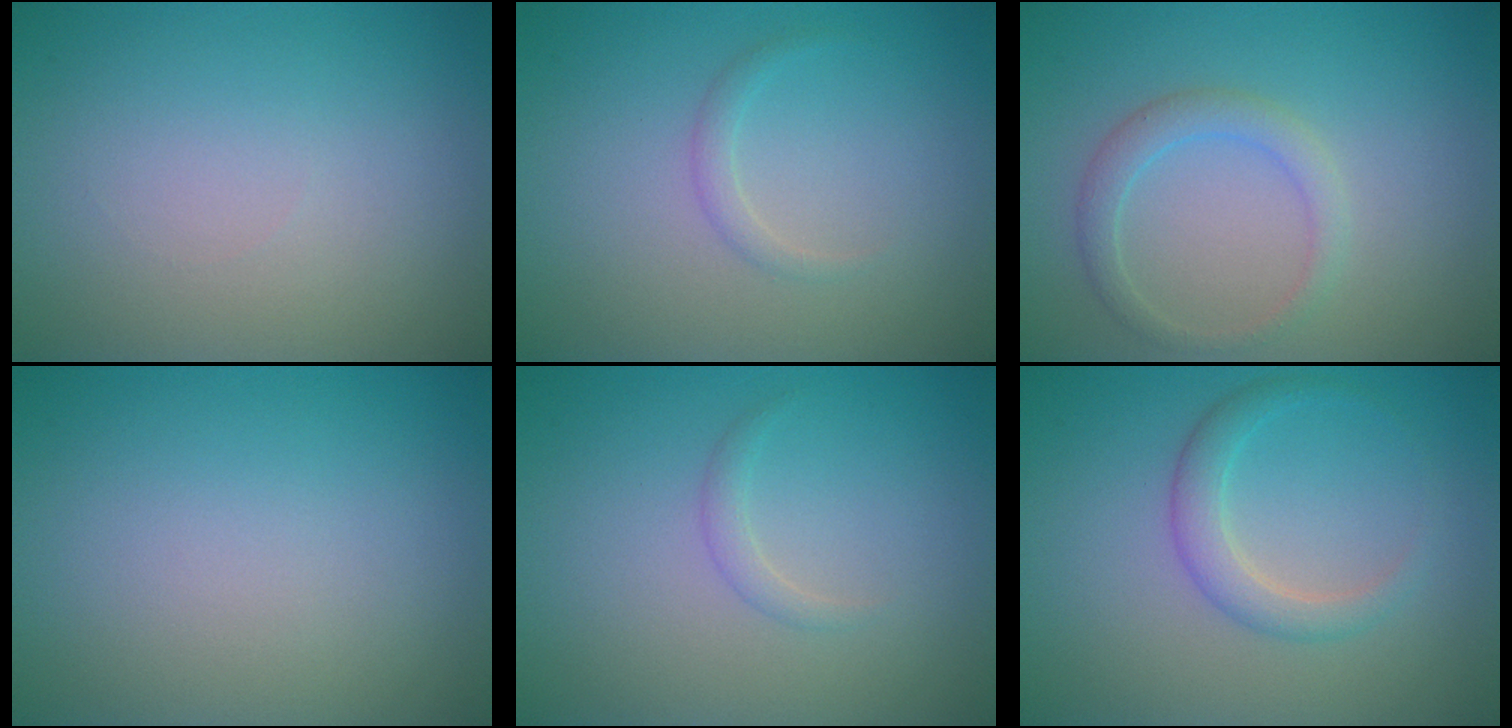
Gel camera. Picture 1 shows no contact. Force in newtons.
{"total": 1.0, "press": 1.0, "slide": 0.0}
{"total": 2.1, "press": 2.1, "slide": 0.1}
{"total": 0.0}
{"total": 0.9, "press": 0.9, "slide": 0.1}
{"total": 2.4, "press": 2.4, "slide": 0.1}